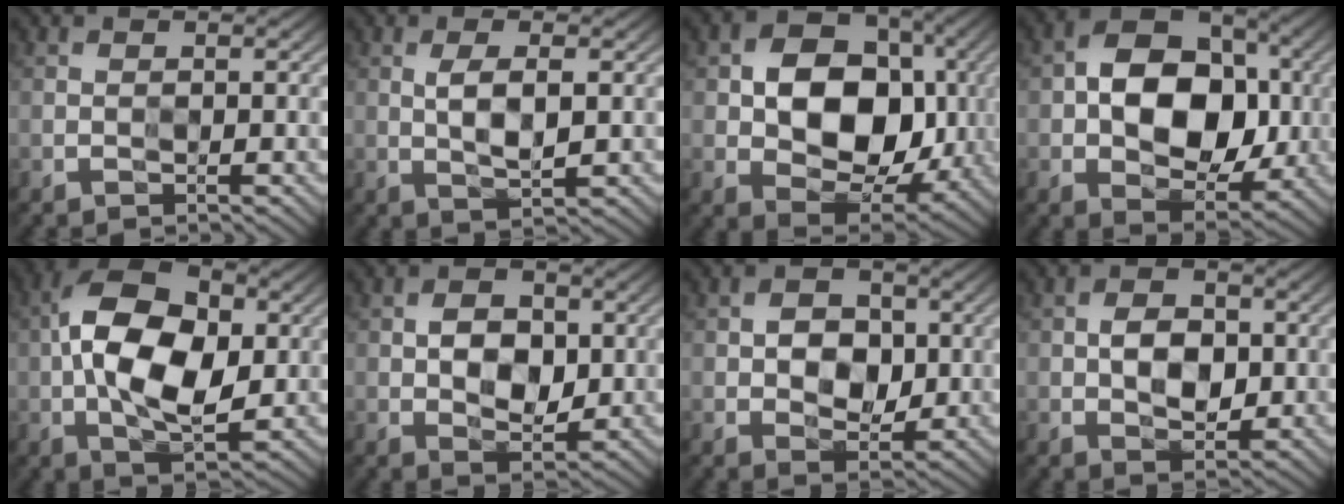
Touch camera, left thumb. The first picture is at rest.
{"total": 4.0, "force": [0.5, 1.4, 3.7], "torque": [-0.080, -0.003, 0.014]}
{"total": 12.2, "force": [0.6, 9.0, 8.3], "torque": [-0.135, -0.005, 0.007]}
{"total": 12.2, "force": [0.1, 8.5, 8.7], "torque": [-0.141, 0.004, -0.002]}
{"total": 13.4, "force": [0.2, 7.7, 11.1], "torque": [-0.213, 0.013, -0.002]}
{"total": 5.5, "force": [0.4, 3.6, 4.1], "torque": [-0.068, -0.003, 0.007]}
{"total": 5.0, "force": [0.1, 3.7, 3.4], "torque": [-0.055, -0.003, 0.000]}
{"total": 4.9, "force": [0.0, 3.2, 3.7], "torque": [-0.063, -0.002, -0.001]}